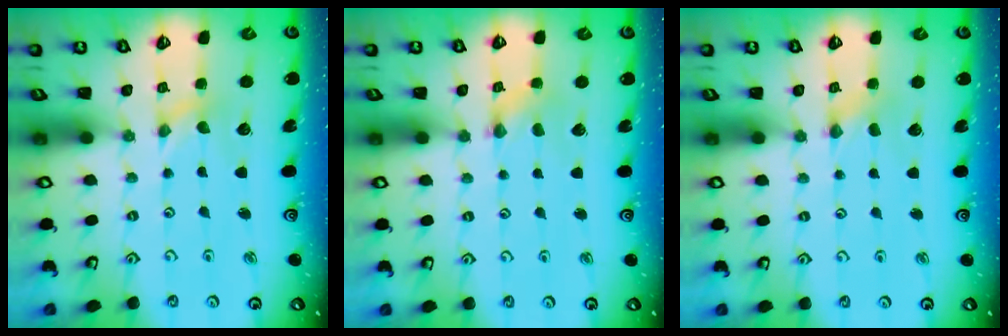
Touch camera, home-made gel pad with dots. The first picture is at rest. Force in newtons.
{"total": 1.4, "press": 1.4, "slide": 0.2}
{"total": 1.4, "press": 1.3, "slide": 0.2}